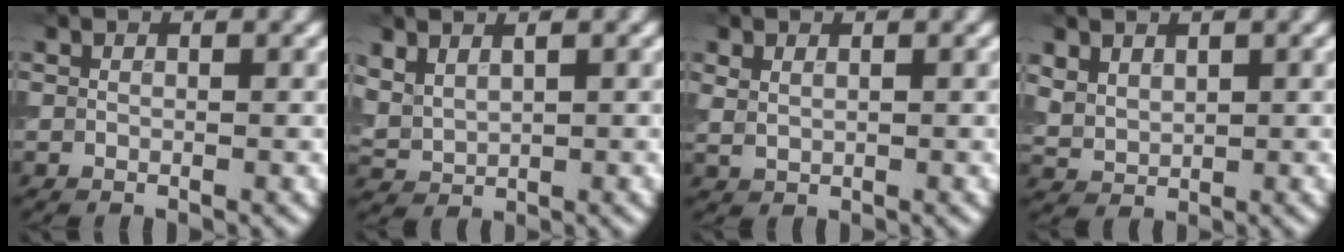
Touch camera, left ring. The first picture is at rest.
{"total": 2.0, "force": [1.2, 1.1, 1.2], "torque": [-0.035, 0.000, 0.030]}
{"total": 1.1, "force": [0.6, 0.6, 0.7], "torque": [-0.020, -0.002, 0.016]}
{"total": 2.3, "force": [1.2, 1.5, 1.1], "torque": [-0.032, -0.004, 0.029]}